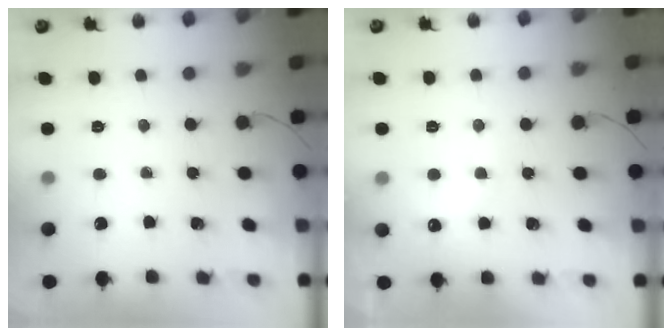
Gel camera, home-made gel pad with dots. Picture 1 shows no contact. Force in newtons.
{"total": 6.9, "press": 6.7, "slide": 1.4}